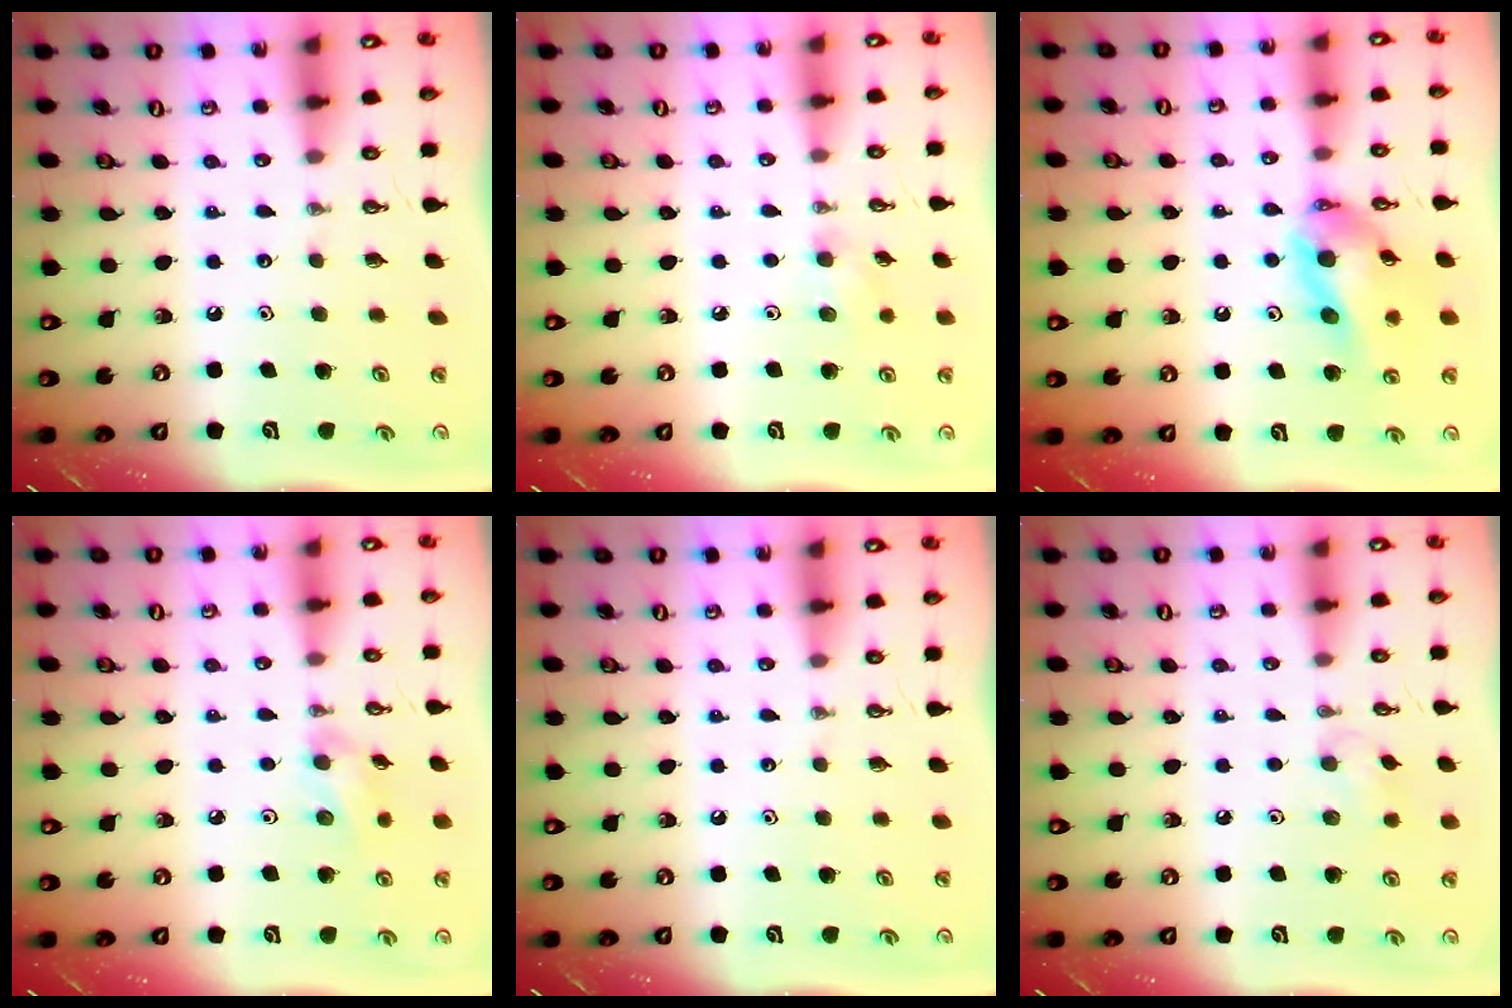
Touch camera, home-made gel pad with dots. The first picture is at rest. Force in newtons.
{"total": 5.5, "press": 5.4, "slide": 1.5}
{"total": 13.8, "press": 13.7, "slide": 2.1}
{"total": 7.0, "press": 6.6, "slide": 2.5}
{"total": 0.0}
{"total": 6.7, "press": 6.6, "slide": 0.8}